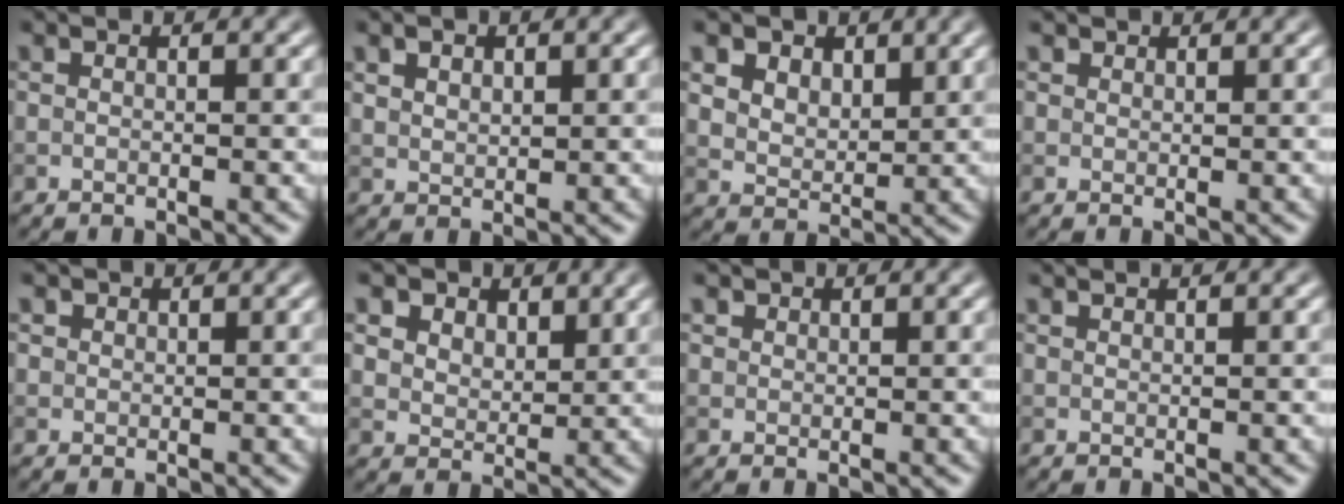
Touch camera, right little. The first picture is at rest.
{"total": 1.8, "force": [1.0, 0.9, 1.2], "torque": [-0.022, 0.000, 0.022]}
{"total": 6.3, "force": [3.7, 4.1, 3.0], "torque": [-0.075, 0.005, 0.059]}
{"total": 1.1, "force": [0.9, 0.5, 0.1], "torque": [-0.002, -0.002, 0.014]}
{"total": 1.0, "force": [0.6, 0.8, 0.2], "torque": [0.000, -0.003, 0.008]}
{"total": 6.3, "force": [4.0, 4.0, 2.7], "torque": [-0.076, 0.000, 0.070]}
{"total": 1.0, "force": [0.7, 0.7, 0.1], "torque": [0.000, -0.003, 0.012]}
{"total": 0.6, "force": [0.6, 0.0, 0.1], "torque": [-0.001, -0.003, 0.008]}